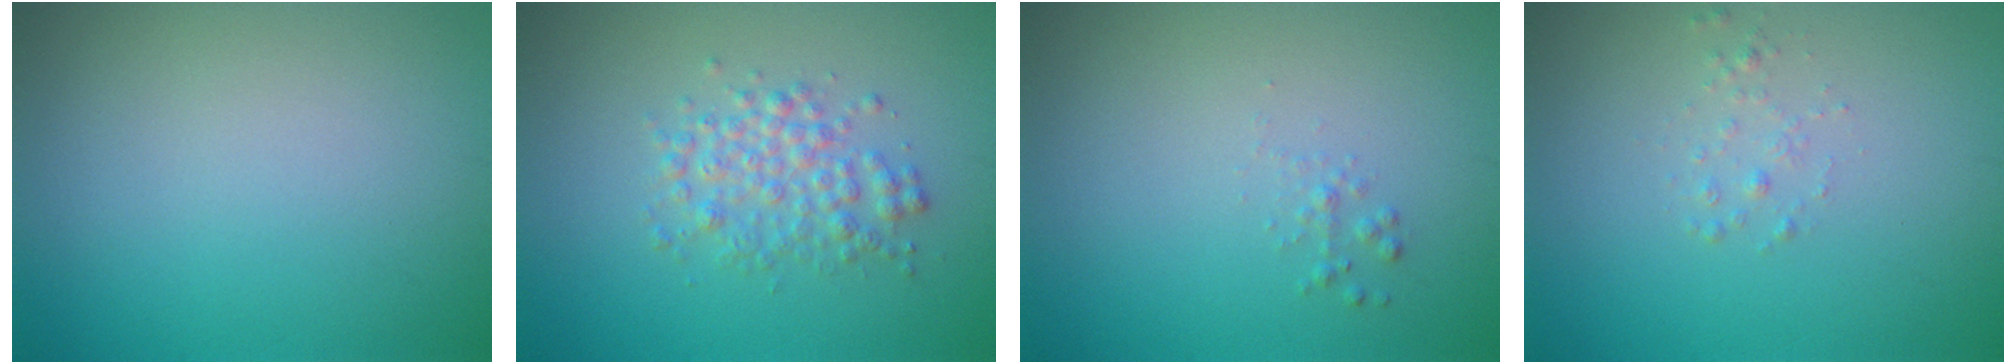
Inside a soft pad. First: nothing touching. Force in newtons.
{"total": 2.7, "press": 2.7, "slide": 0.0}
{"total": 0.6, "press": 0.6, "slide": 0.0}
{"total": 0.8, "press": 0.7, "slide": 0.1}